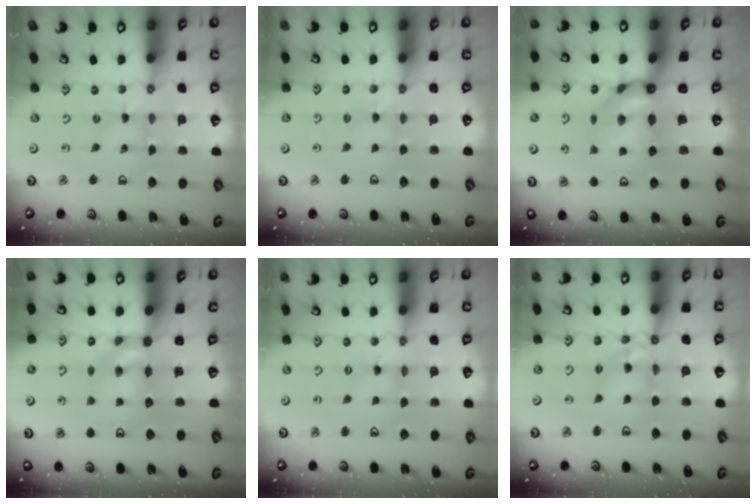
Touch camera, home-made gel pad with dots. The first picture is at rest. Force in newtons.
{"total": 2.8, "press": 2.8, "slide": 0.4}
{"total": 8.5, "press": 8.5, "slide": 0.6}
{"total": 5.6, "press": 5.6, "slide": 0.2}
{"total": 0.6, "press": 0.6, "slide": 0.1}
{"total": 9.2, "press": 9.1, "slide": 0.7}